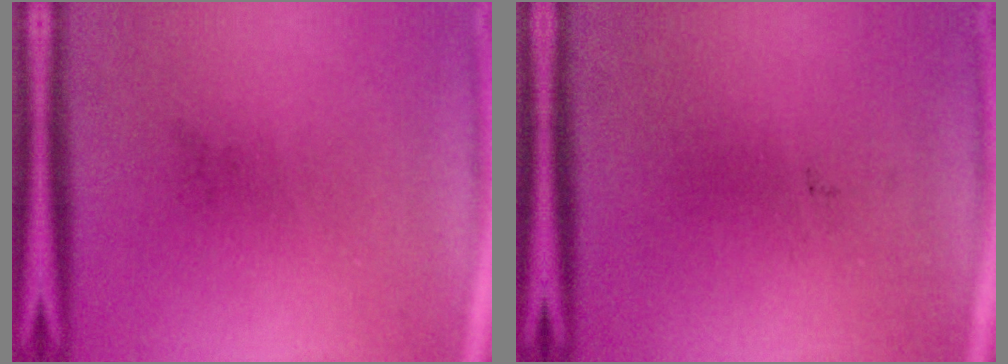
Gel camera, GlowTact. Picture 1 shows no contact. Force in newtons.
{"total": 0.0}